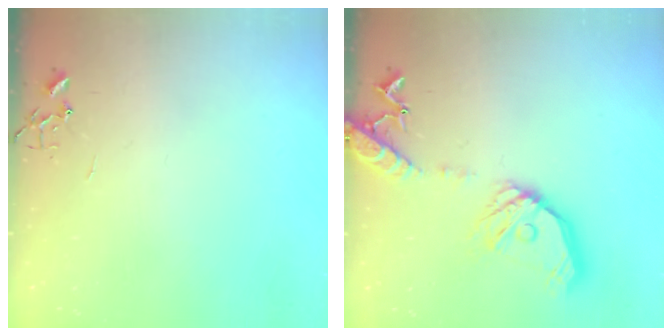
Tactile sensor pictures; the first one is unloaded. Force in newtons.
{"total": 17.9, "press": 17.7, "slide": 2.6}